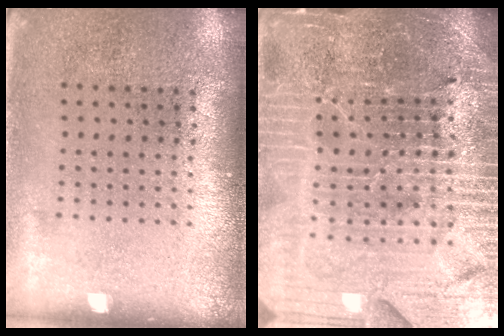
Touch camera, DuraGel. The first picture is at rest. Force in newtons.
{"total": 5.4, "press": 5.0, "slide": 1.9}